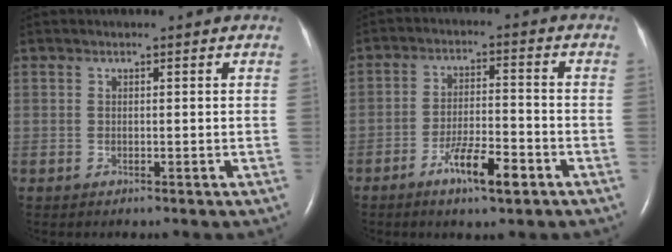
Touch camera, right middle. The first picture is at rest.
{"total": 7.1, "force": [-4.1, 1.2, 5.7], "torque": [-0.106, -0.004, -0.068]}